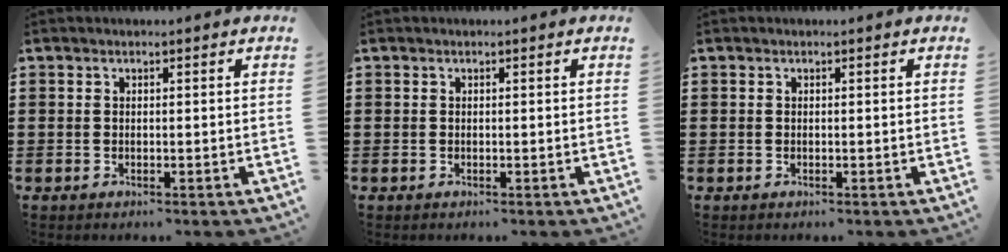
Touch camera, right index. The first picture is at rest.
{"total": 0.0}
{"total": 0.0}